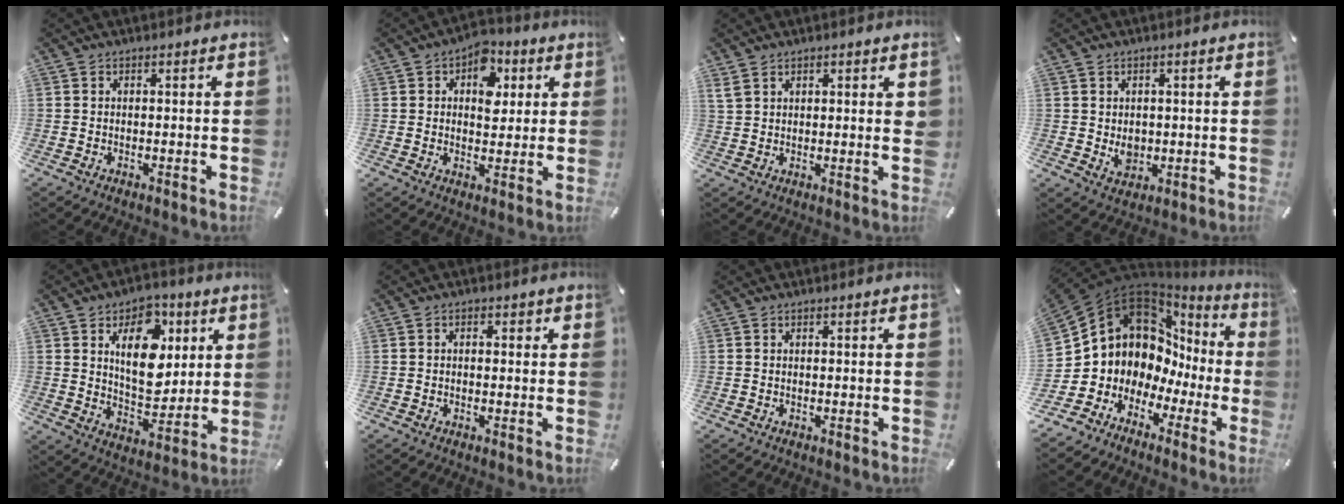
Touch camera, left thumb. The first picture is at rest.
{"total": 9.2, "force": [2.6, 6.5, 5.9], "torque": [-0.069, -0.002, 0.039]}
{"total": 3.4, "force": [2.1, 1.7, 2.1], "torque": [-0.036, -0.003, 0.038]}
{"total": 4.1, "force": [0.1, 3.6, 2.0], "torque": [-0.013, -0.004, 0.001]}
{"total": 15.2, "force": [5.4, 9.9, 10.1], "torque": [-0.142, -0.011, 0.095]}
{"total": 1.4, "force": [-0.1, 1.1, 0.9], "torque": [-0.010, 0.003, -0.005]}
{"total": 0.0}
{"total": 9.1, "force": [4.6, 7.7, 1.9], "torque": [-0.055, -0.079, 0.091]}